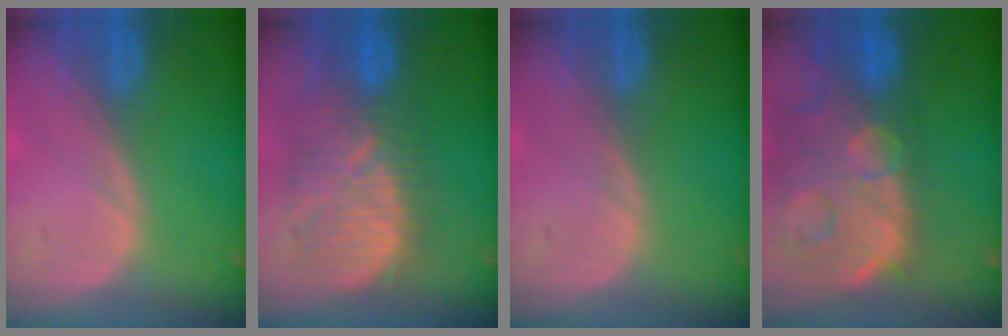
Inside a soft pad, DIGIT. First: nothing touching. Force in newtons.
{"total": 10.6, "press": 10.4, "slide": 2.3}
{"total": 0.0}
{"total": 14.5, "press": 12.0, "slide": 8.1}